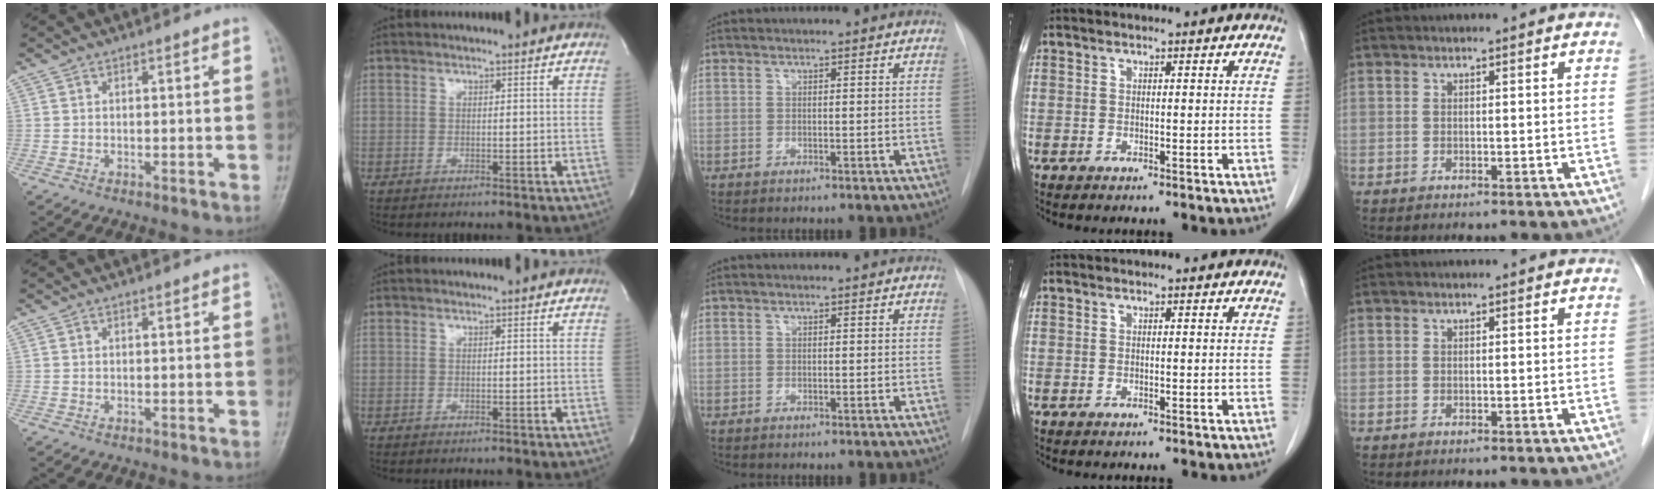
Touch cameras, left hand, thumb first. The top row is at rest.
{}